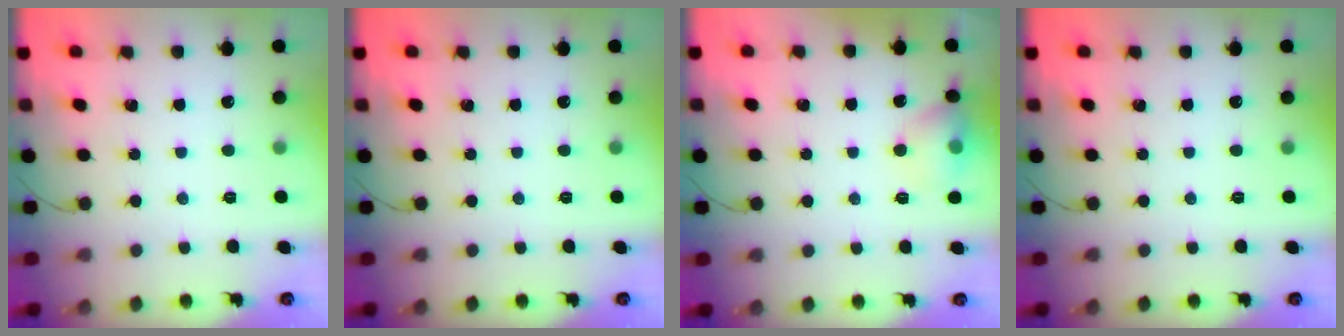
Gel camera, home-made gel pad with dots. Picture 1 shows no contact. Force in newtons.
{"total": 0.0}
{"total": 8.7, "press": 8.5, "slide": 1.4}
{"total": 0.0}